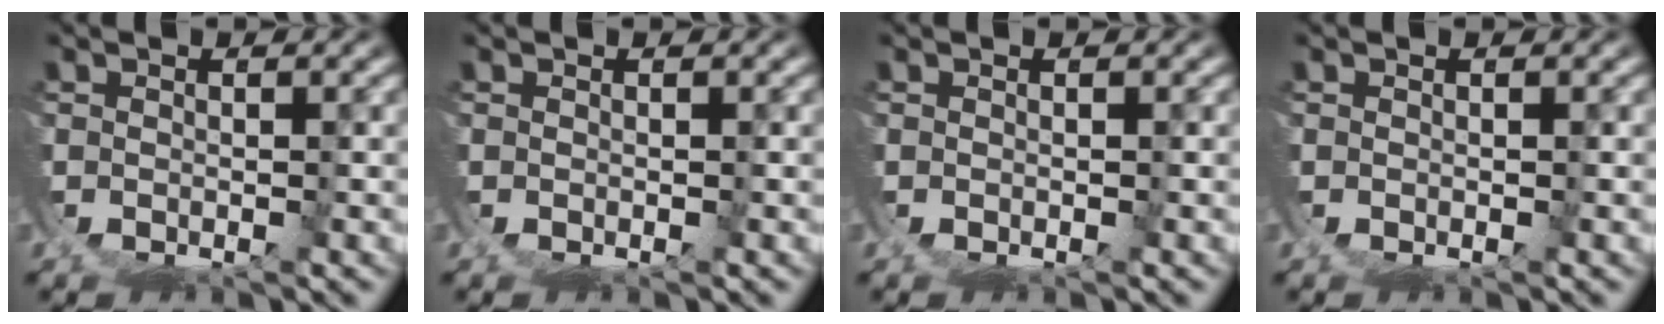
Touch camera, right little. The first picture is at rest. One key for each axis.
{"total": 0.0}
{"total": 0.0}
{"total": 0.0}